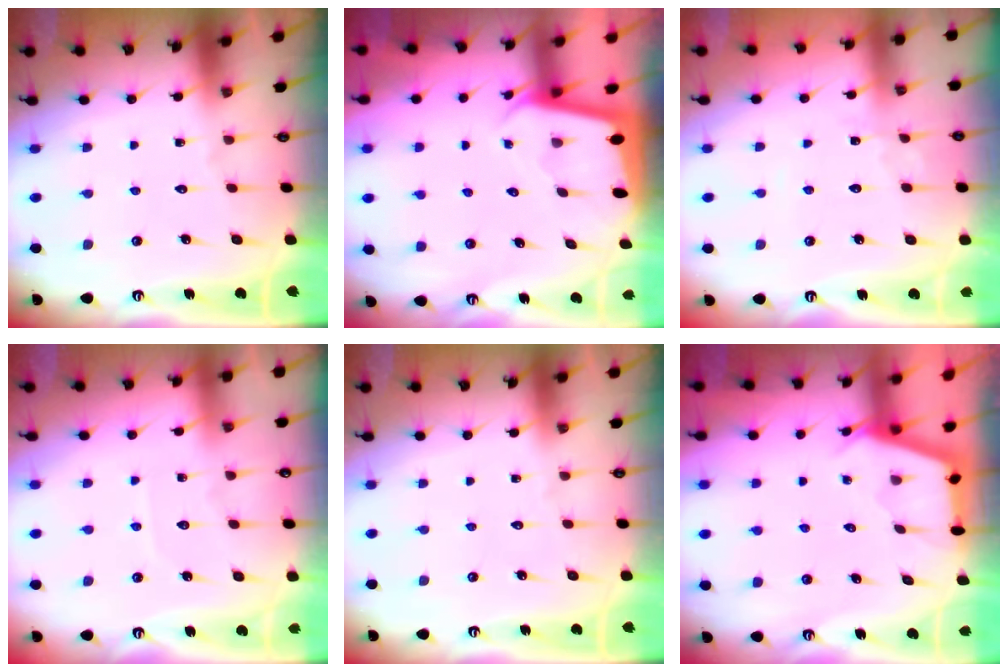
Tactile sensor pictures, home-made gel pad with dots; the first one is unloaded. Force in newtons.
{"total": 1.8, "press": 1.8, "slide": 0.1}
{"total": 2.2, "press": 2.2, "slide": 0.3}
{"total": 2.9, "press": 2.9, "slide": 0.4}
{"total": 0.0}
{"total": 2.9, "press": 2.9, "slide": 0.3}